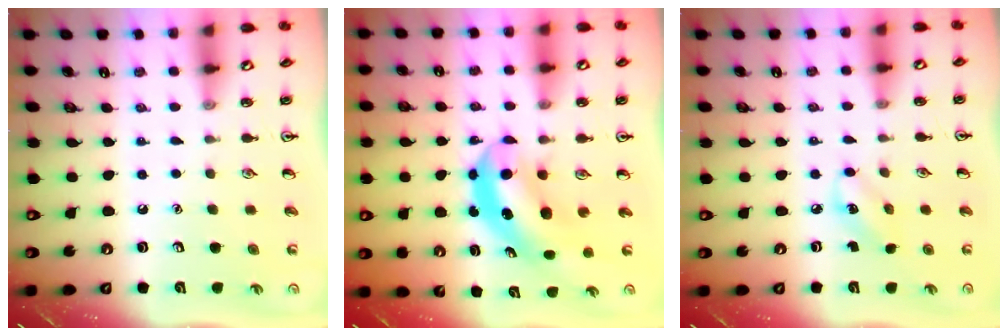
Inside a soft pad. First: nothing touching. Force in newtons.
{"total": 5.6, "press": 5.4, "slide": 1.5}
{"total": 4.2, "press": 4.1, "slide": 1.1}